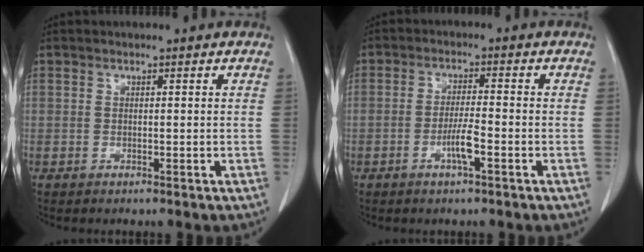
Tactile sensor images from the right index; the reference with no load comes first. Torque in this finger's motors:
{"motor_torque": [0.77, -0.35, 0.24, 0.08]}